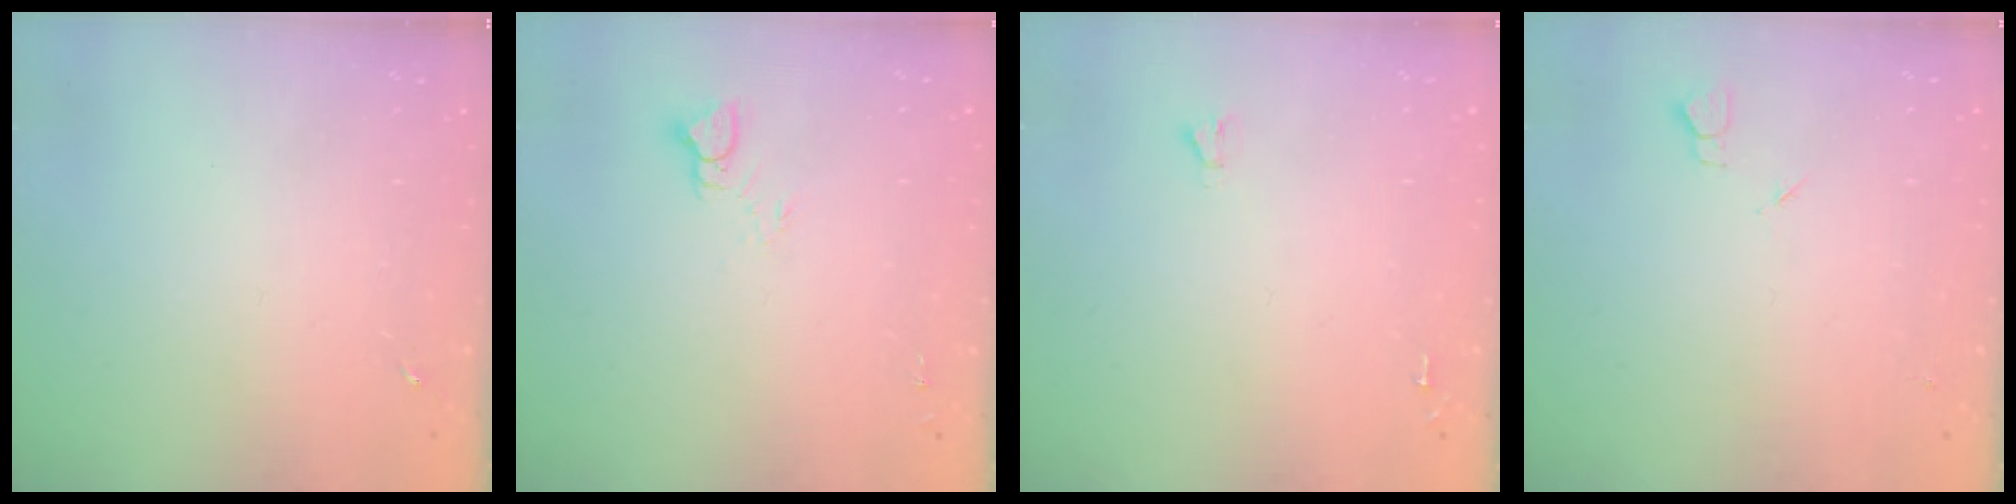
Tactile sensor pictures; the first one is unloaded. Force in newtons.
{"total": 5.3, "press": 5.3, "slide": 0.5}
{"total": 1.6, "press": 1.6, "slide": 0.1}
{"total": 2.7, "press": 2.6, "slide": 0.3}